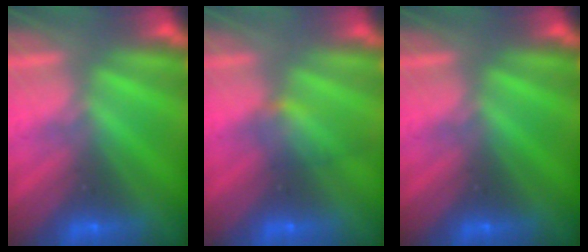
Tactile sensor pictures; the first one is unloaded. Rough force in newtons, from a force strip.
{"total": 2.2}
{"total": 0.0}